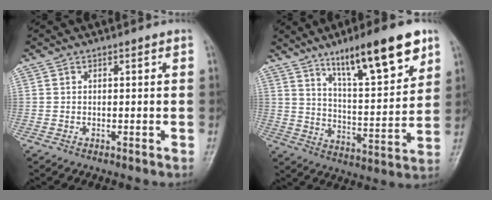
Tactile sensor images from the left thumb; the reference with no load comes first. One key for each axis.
{"total": 17.7, "fx": 10.8, "fy": 4.3, "fz": 13.3, "tx": -0.182, "ty": -0.051, "tz": 0.180}